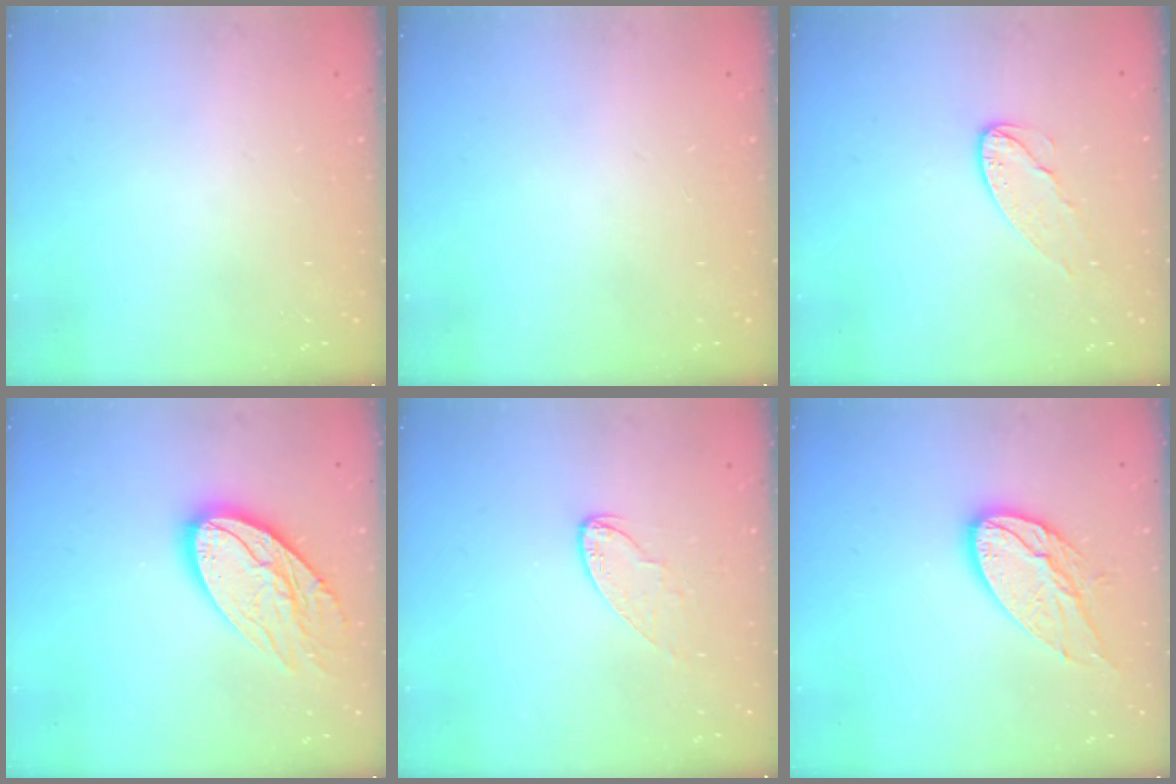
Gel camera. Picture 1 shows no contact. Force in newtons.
{"total": 0.0}
{"total": 6.8, "press": 6.8, "slide": 0.2}
{"total": 18.1, "press": 18.0, "slide": 1.7}
{"total": 6.6, "press": 6.6, "slide": 0.3}
{"total": 13.1, "press": 13.1, "slide": 0.9}